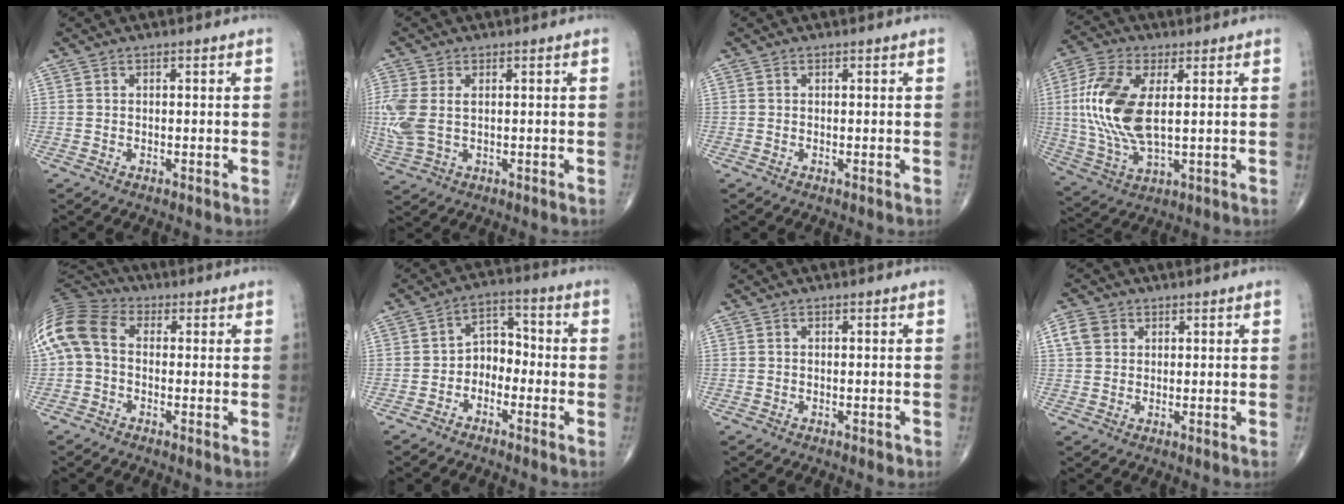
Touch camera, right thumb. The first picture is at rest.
{"total": 7.8, "force": [0.5, 4.7, 6.2], "torque": [-0.175, 0.006, 0.020]}
{"total": 0.0}
{"total": 15.5, "force": [2.0, 7.3, 13.5], "torque": [-0.297, -0.004, 0.043]}
{"total": 12.3, "force": [0.3, 8.8, 8.6], "torque": [-0.180, 0.031, -0.008]}
{"total": 5.8, "force": [-2.1, 4.3, 3.3], "torque": [-0.024, 0.038, -0.052]}
{"total": 0.7, "force": [-0.4, 0.4, 0.4], "torque": [-0.004, 0.000, -0.006]}
{"total": 4.1, "force": [1.4, 3.4, 1.8], "torque": [-0.025, 0.003, 0.027]}